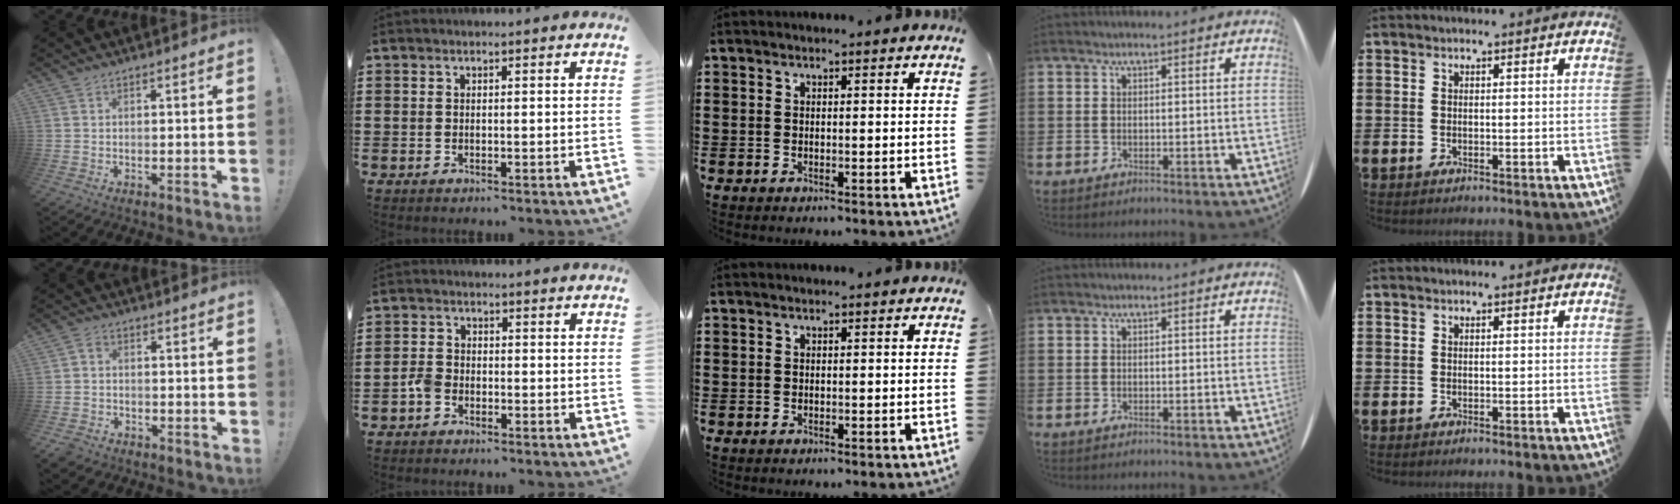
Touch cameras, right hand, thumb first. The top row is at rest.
{"thumb": {"total": 3.1, "force": [-1.8, 2.2, 1.3], "torque": [-0.031, 0.008, -0.033]}, "index": {"total": 2.6, "force": [-1.4, 1.7, 1.5], "torque": [-0.051, -0.006, -0.033]}}